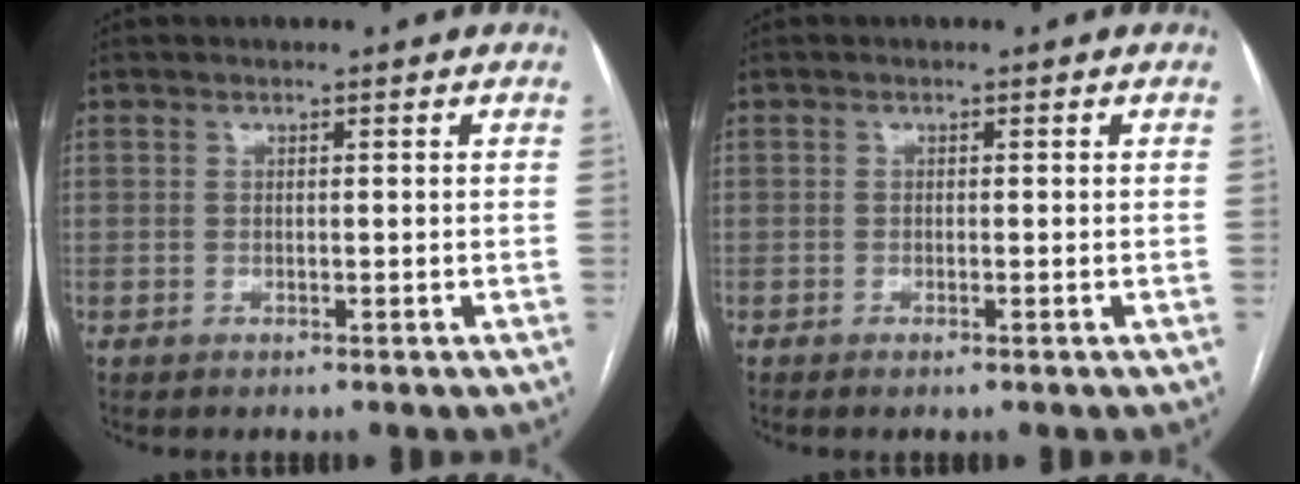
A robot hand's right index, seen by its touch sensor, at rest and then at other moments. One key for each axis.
{"total": 0.7, "fx": -0.5, "fy": 0.0, "fz": 0.6, "tx": -0.011, "ty": -0.001, "tz": -0.008}